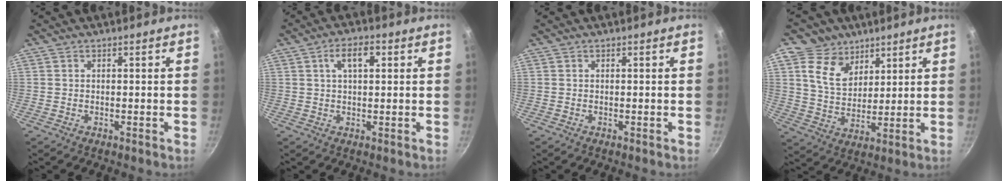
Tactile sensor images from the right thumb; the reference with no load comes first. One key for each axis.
{"total": 5.4, "fx": 1.7, "fy": 2.6, "fz": 4.4, "tx": -0.064, "ty": 0.010, "tz": 0.026}
{"total": 0.0}
{"total": 9.7, "fx": 5.6, "fy": 7.0, "fz": 3.6, "tx": -0.027, "ty": -0.041, "tz": 0.102}